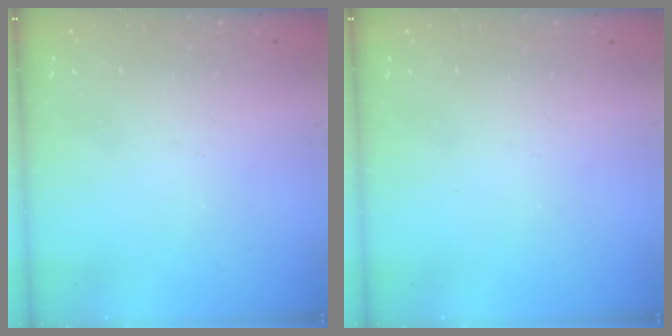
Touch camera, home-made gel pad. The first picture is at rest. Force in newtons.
{"total": 0.0}